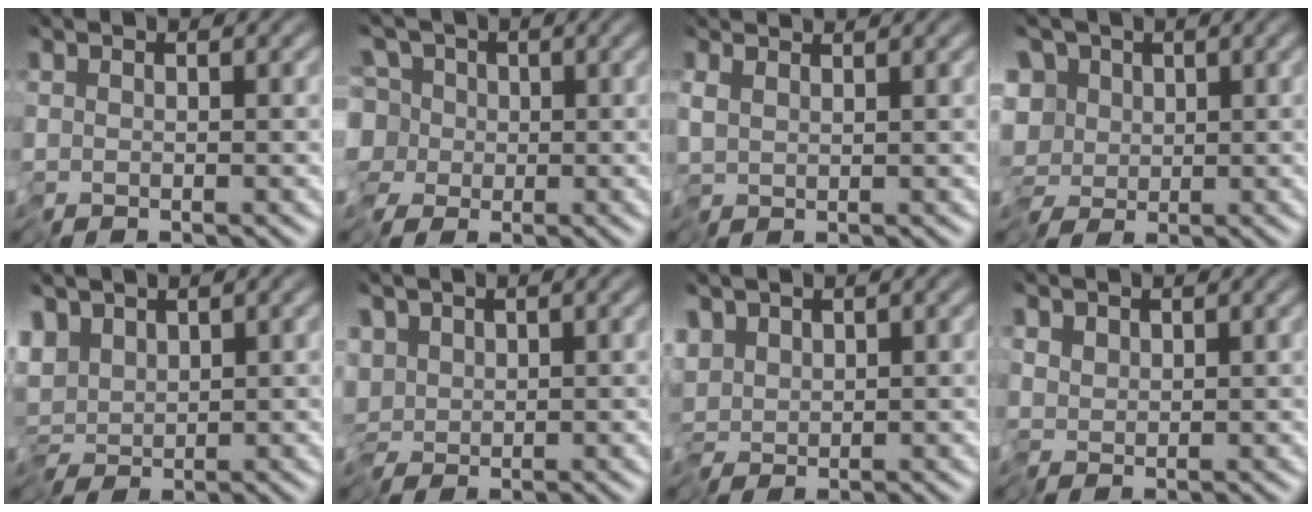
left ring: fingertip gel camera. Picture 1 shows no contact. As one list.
[{"total": 5.6, "force": [-0.8, 4.4, 3.3], "torque": [-0.057, 0.021, -0.037]}, {"total": 1.2, "force": [1.0, 0.0, 0.6], "torque": [-0.016, 0.007, 0.018]}, {"total": 5.6, "force": [-0.6, 4.3, 3.4], "torque": [-0.033, 0.017, -0.040]}, {"total": 3.2, "force": [0.5, 2.0, 2.5], "torque": [-0.041, 0.002, 0.007]}, {"total": 2.9, "force": [-0.3, 1.9, 2.2], "torque": [-0.037, 0.011, -0.013]}, {"total": 1.5, "force": [0.0, 0.7, 1.4], "torque": [-0.020, 0.007, -0.008]}, {"total": 1.1, "force": [0.2, 0.9, 0.5], "torque": [-0.008, -0.001, 0.004]}]